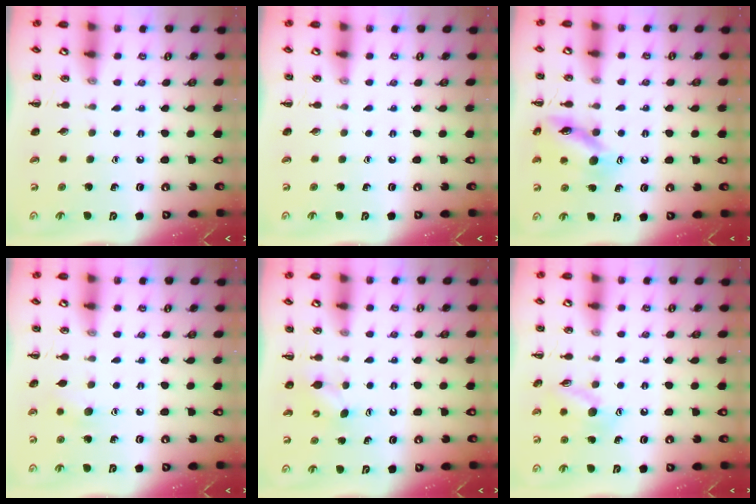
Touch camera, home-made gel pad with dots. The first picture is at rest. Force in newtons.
{"total": 0.0}
{"total": 13.7, "press": 13.6, "slide": 1.4}
{"total": 5.4, "press": 5.3, "slide": 1.3}
{"total": 3.3, "press": 3.2, "slide": 0.7}
{"total": 10.5, "press": 10.5, "slide": 0.9}